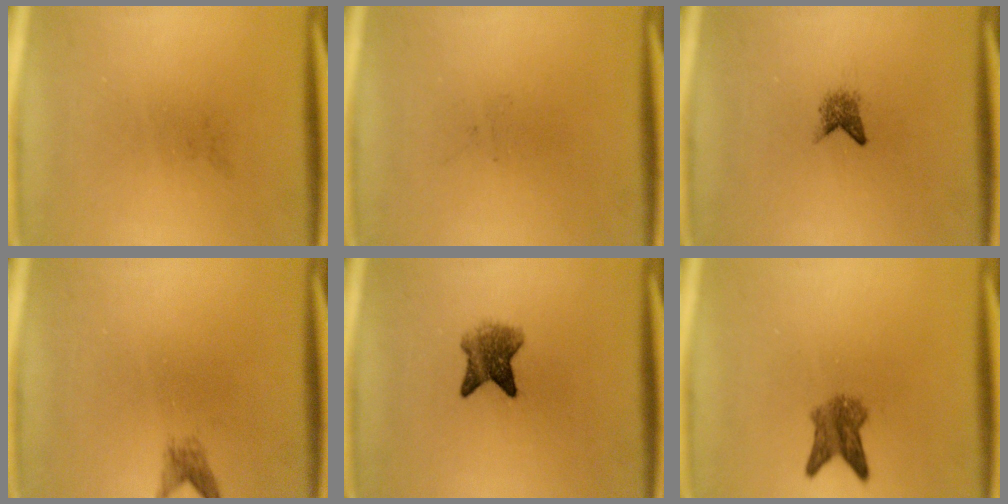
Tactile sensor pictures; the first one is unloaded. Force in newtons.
{"total": 0.0}
{"total": 1.8}
{"total": 1.5}
{"total": 5.0}
{"total": 4.0}